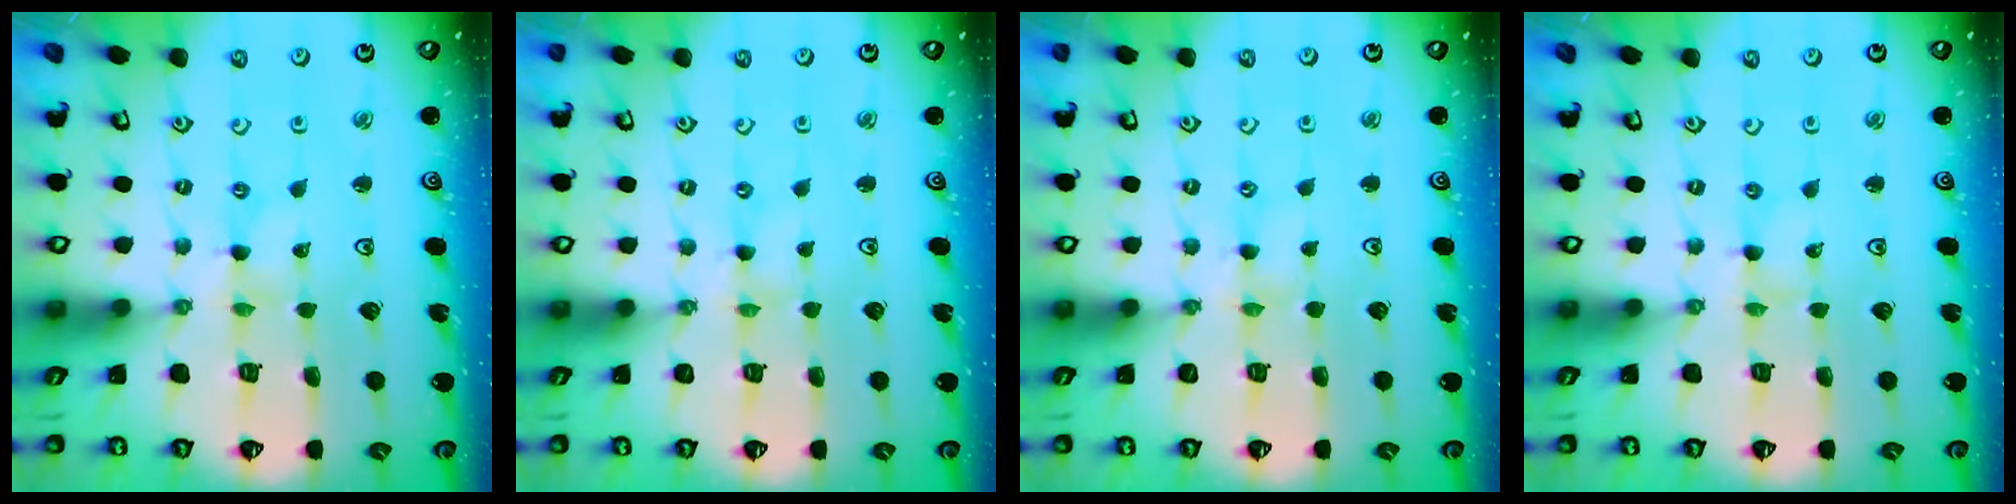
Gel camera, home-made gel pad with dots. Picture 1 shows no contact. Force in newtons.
{"total": 0.0}
{"total": 2.1, "press": 2.1, "slide": 0.4}
{"total": 0.0}